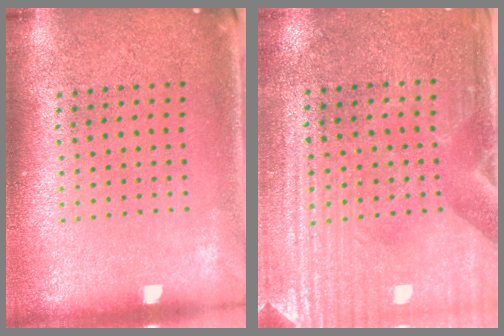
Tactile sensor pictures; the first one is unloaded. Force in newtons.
{"total": 3.4, "press": 3.2, "slide": 1.2}